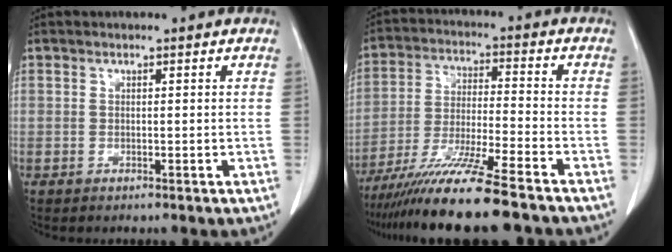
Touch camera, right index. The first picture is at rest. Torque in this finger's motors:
{"motor_torque": [1.36, -0.78, 0.46, 0.21]}